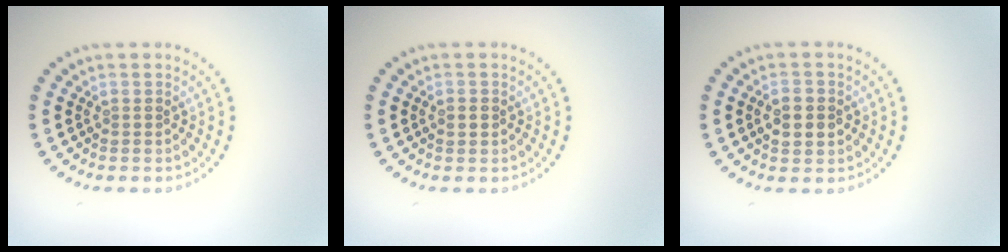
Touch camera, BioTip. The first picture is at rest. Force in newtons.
{"total": 1.1, "press": 1.1, "slide": 0.1}
{"total": 3.0, "press": 3.0, "slide": 0.1}